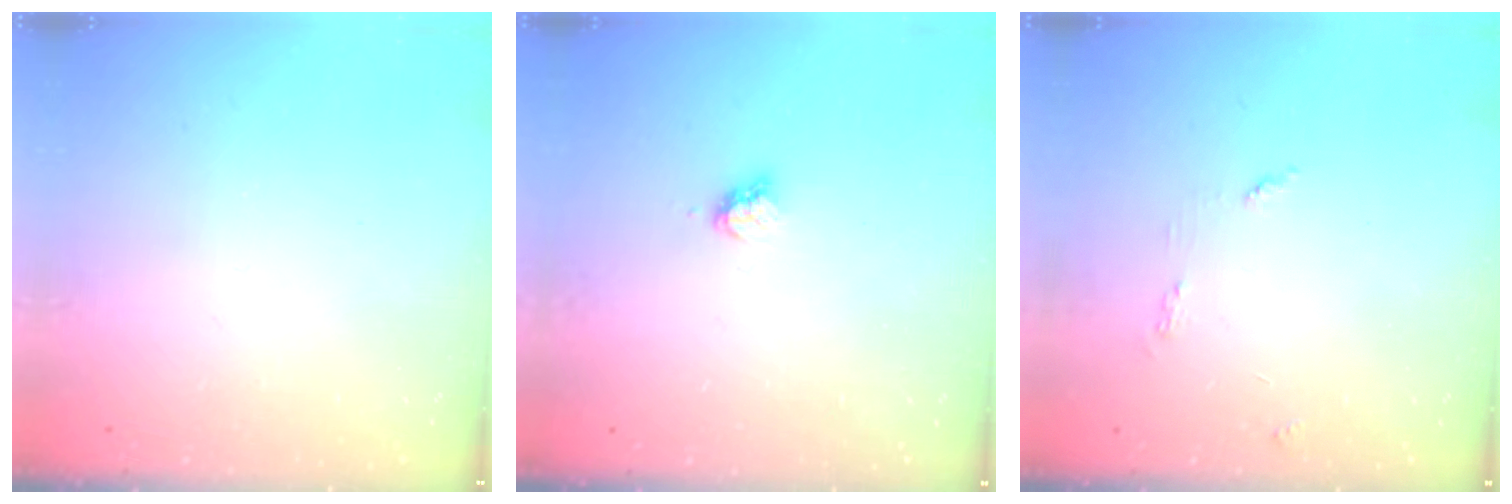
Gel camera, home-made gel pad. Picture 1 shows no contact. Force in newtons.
{"total": 3.3, "press": 3.3, "slide": 0.3}
{"total": 3.9, "press": 3.9, "slide": 0.3}